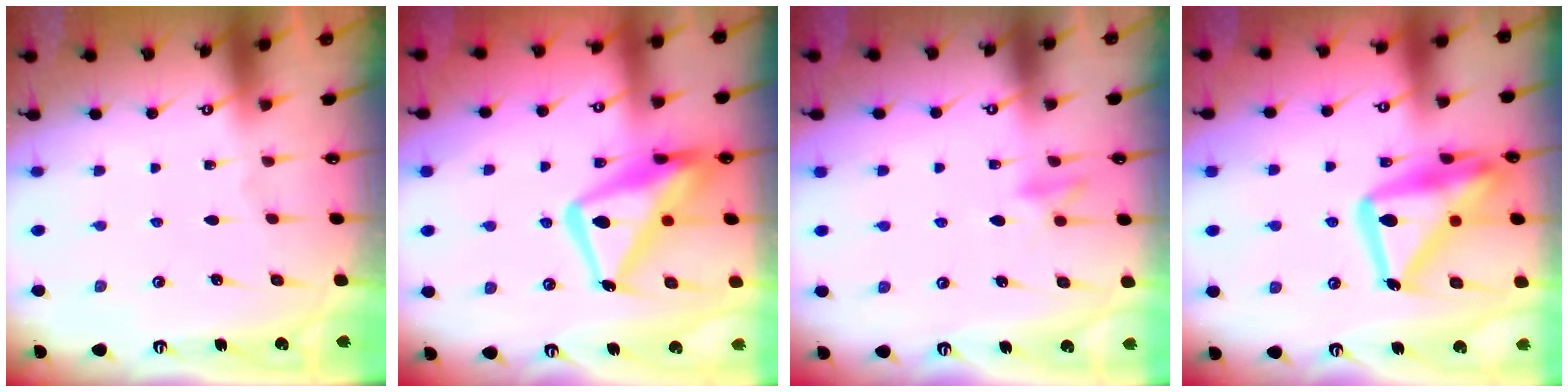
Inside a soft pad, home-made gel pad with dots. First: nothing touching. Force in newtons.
{"total": 17.1, "press": 17.0, "slide": 1.5}
{"total": 10.2, "press": 10.0, "slide": 2.0}
{"total": 22.3, "press": 22.2, "slide": 2.1}